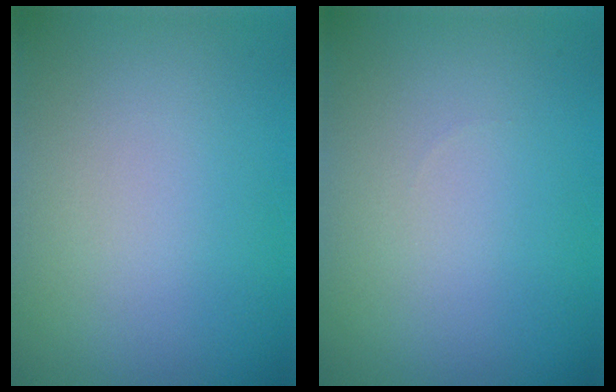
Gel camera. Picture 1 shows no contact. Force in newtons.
{"total": 0.0}